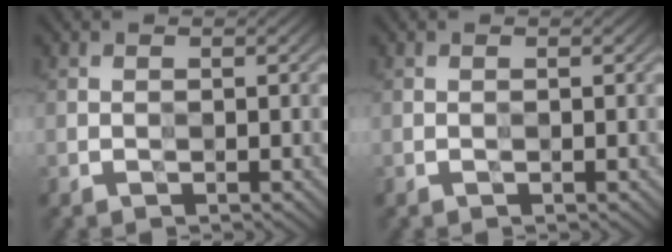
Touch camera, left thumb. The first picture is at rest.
{"total": 0.0}